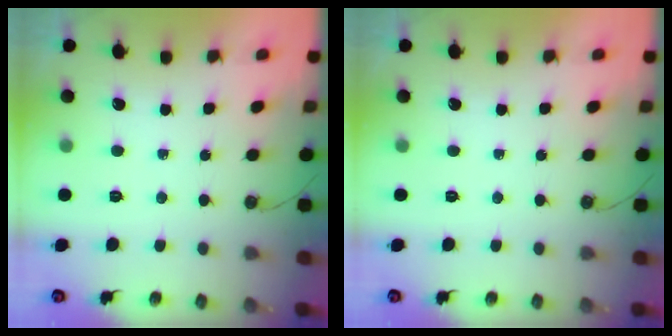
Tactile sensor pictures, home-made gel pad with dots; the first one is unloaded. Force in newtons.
{"total": 0.0}